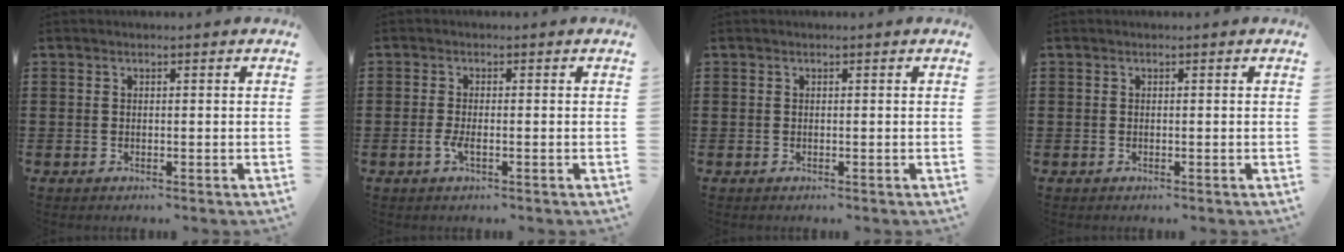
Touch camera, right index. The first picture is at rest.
{"total": 2.1, "force": [-0.8, 0.4, 1.9], "torque": [-0.048, -0.006, -0.019]}
{"total": 0.0}
{"total": 0.0}